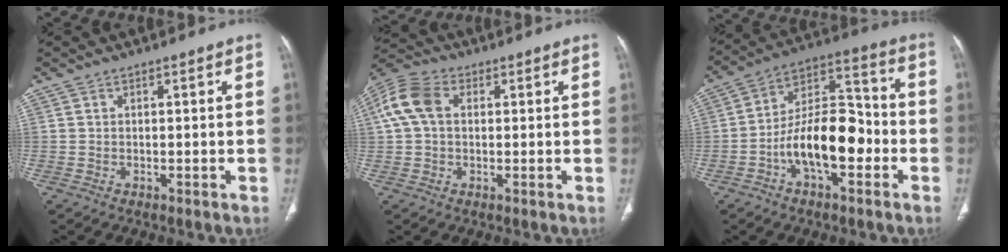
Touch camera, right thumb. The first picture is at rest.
{"total": 9.2, "force": [1.8, 6.3, 6.4], "torque": [-0.143, 0.027, 0.030]}
{"total": 15.9, "force": [-4.7, 7.9, 13.0], "torque": [-0.201, 0.048, -0.084]}